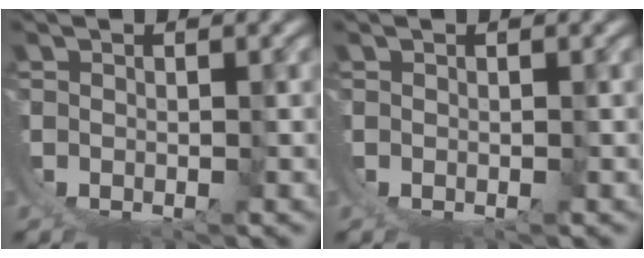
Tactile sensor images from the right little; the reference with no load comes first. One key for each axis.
{"total": 0.0}